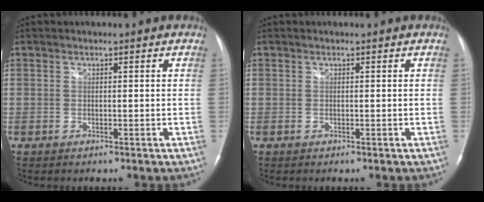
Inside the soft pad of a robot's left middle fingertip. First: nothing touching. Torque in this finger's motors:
{"motor_torque": [0.00, 0.00, 0.00, 0.00]}